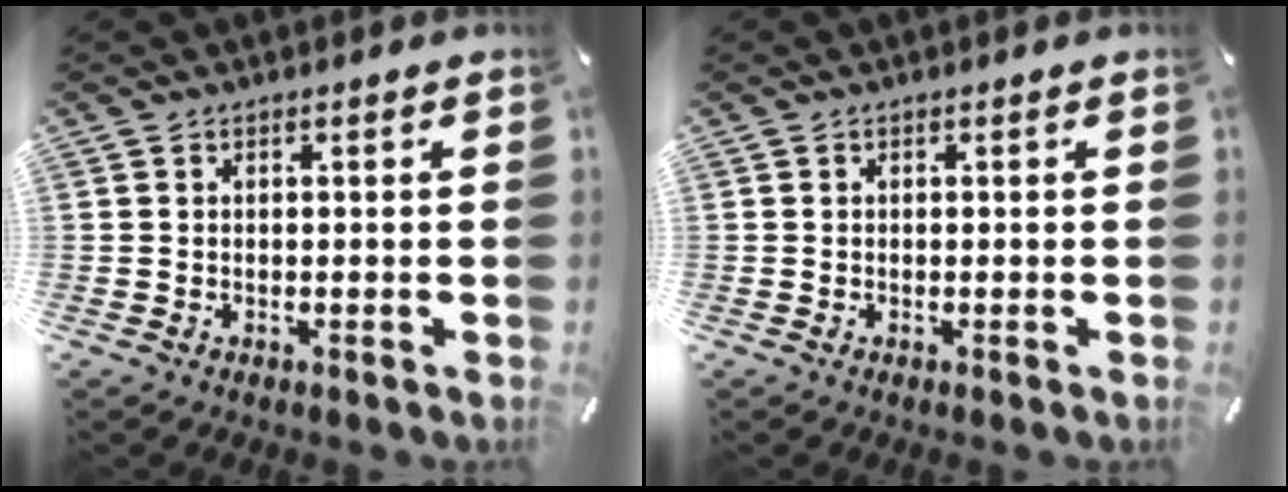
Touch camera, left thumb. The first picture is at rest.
{"total": 0.0}